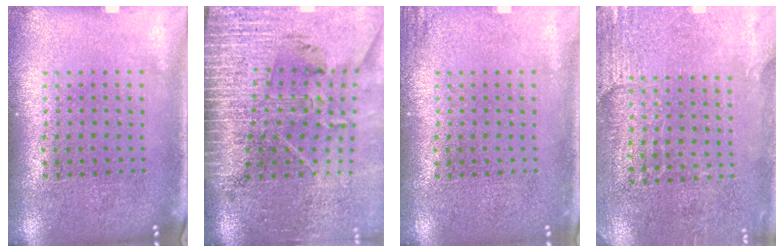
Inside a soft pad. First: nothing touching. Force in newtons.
{"total": 4.0, "press": 3.4, "slide": 2.0}
{"total": 1.2, "press": 1.2, "slide": 0.3}
{"total": 2.6, "press": 2.4, "slide": 1.1}